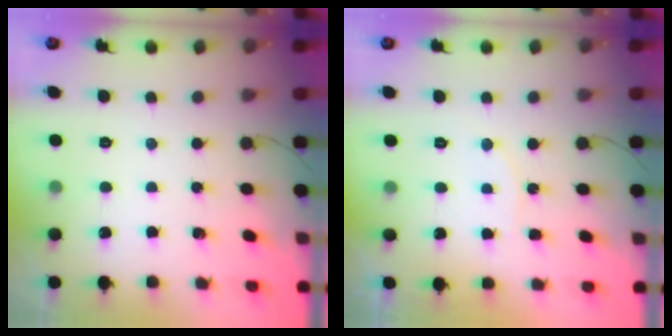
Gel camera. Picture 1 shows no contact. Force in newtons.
{"total": 6.5, "press": 6.2, "slide": 2.1}